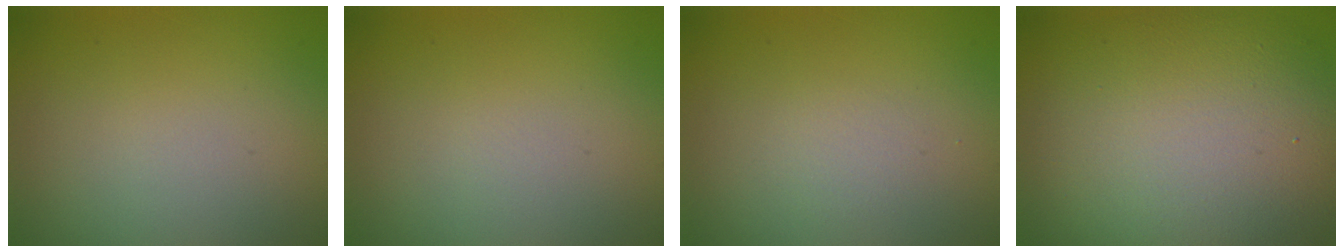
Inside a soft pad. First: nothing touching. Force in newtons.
{"total": 0.0}
{"total": 1.0, "press": 0.9, "slide": 0.1}
{"total": 12.9, "press": 12.9, "slide": 1.1}